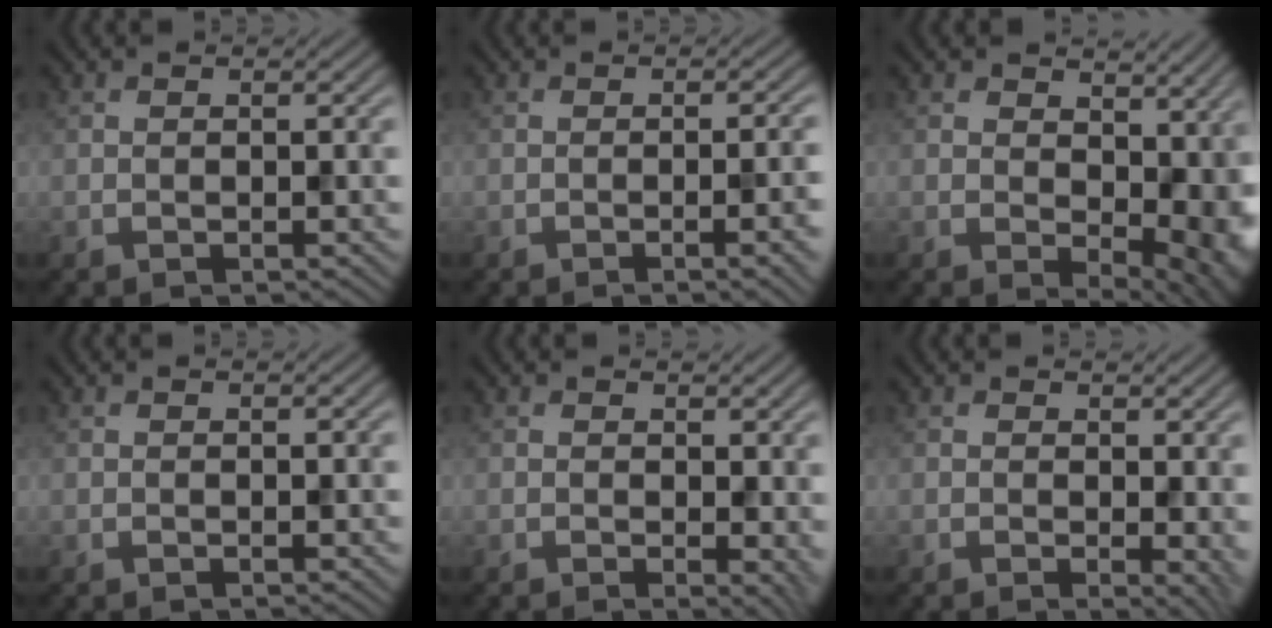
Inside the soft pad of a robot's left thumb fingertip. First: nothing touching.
{"total": 4.9, "force": [-1.3, 1.4, 4.5], "torque": [-0.054, -0.001, -0.013]}
{"total": 10.3, "force": [1.9, 6.4, 7.8], "torque": [-0.102, -0.024, 0.050]}
{"total": 0.0}
{"total": 2.5, "force": [0.2, 1.2, 2.2], "torque": [-0.026, -0.005, 0.004]}
{"total": 3.0, "force": [0.3, 1.4, 2.7], "torque": [-0.031, -0.005, 0.005]}